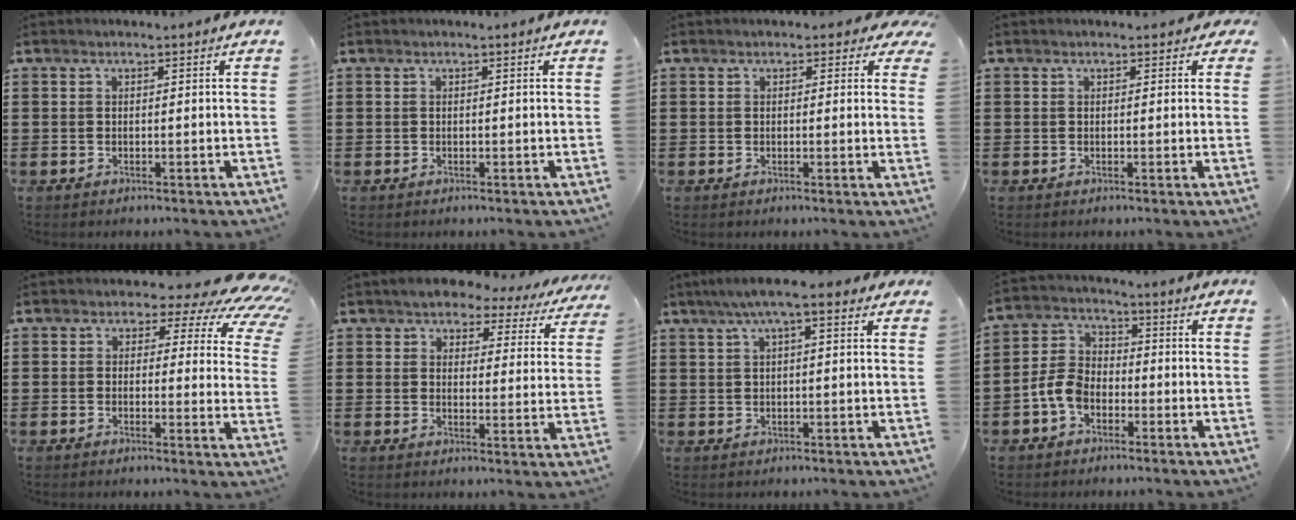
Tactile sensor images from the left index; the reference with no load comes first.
{"total": 0.0}
{"total": 1.2, "force": [0.6, 0.8, 0.7], "torque": [-0.008, 0.004, 0.008]}
{"total": 0.7, "force": [0.3, 0.5, 0.4], "torque": [-0.010, 0.006, 0.004]}
{"total": 5.6, "force": [3.7, 2.8, 3.2], "torque": [-0.057, -0.023, 0.056]}
{"total": 4.9, "force": [4.6, 1.3, 0.9], "torque": [-0.043, -0.021, 0.078]}
{"total": 5.6, "force": [3.2, 0.8, 4.5], "torque": [-0.093, 0.009, 0.055]}
{"total": 5.8, "force": [-2.8, 3.8, 3.5], "torque": [-0.097, 0.005, -0.062]}